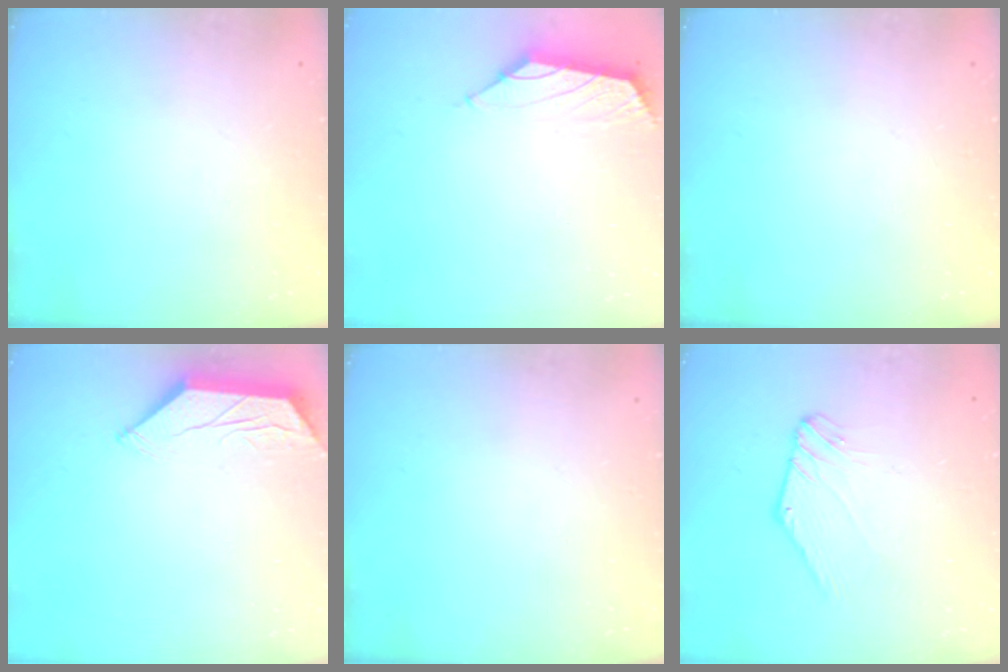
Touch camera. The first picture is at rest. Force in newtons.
{"total": 1.6, "press": 1.5, "slide": 0.7}
{"total": 0.0}
{"total": 3.5, "press": 3.5, "slide": 0.4}
{"total": 0.0}
{"total": 0.0}